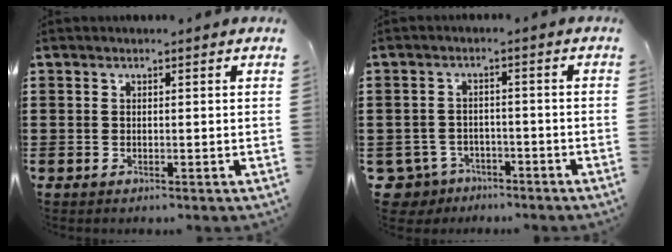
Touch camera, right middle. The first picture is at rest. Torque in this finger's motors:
{"motor_torque": [1.35, 0.74, -0.08, -0.03]}